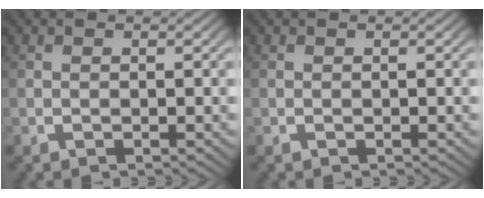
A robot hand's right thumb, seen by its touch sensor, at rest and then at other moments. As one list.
[{"total": 0.0}]